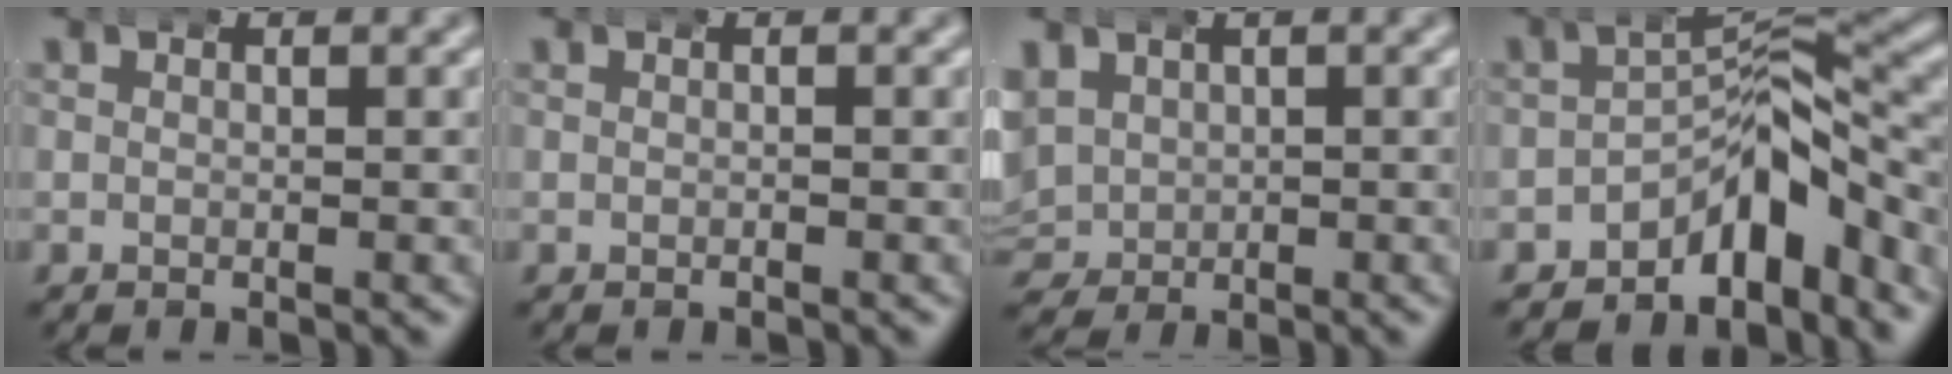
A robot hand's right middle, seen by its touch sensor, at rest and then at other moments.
{"total": 0.0}
{"total": 4.9, "force": [0.4, 4.5, 2.0], "torque": [-0.083, -0.027, 0.025]}
{"total": 6.1, "force": [-4.0, 2.2, 4.0], "torque": [-0.046, 0.012, -0.067]}